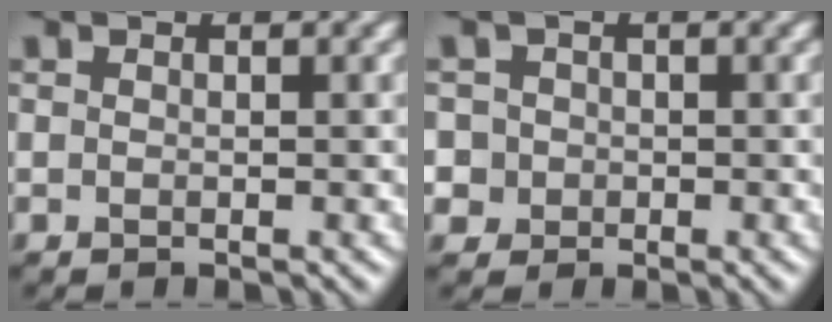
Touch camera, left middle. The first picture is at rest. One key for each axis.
{"total": 3.5, "fx": 0.6, "fy": 3.2, "fz": 1.0, "tx": -0.013, "ty": 0.022, "tz": -0.003}